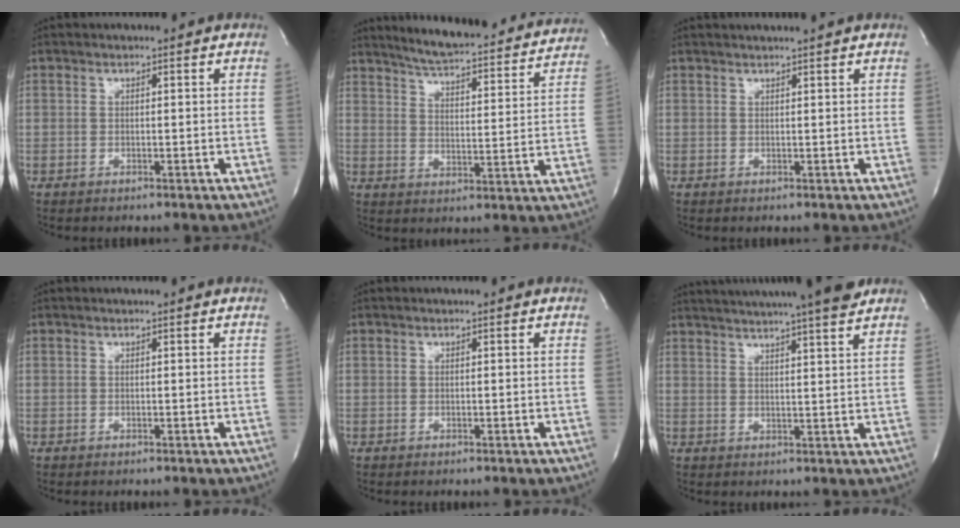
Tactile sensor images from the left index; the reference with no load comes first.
{"total": 22.8, "force": [21.0, 2.9, 8.2], "torque": [-0.122, -0.032, 0.268]}
{"total": 3.0, "force": [2.7, -0.7, 1.1], "torque": [-0.013, 0.010, 0.036]}
{"total": 0.0}
{"total": 0.0}
{"total": 17.3, "force": [15.3, -0.4, 8.2], "torque": [-0.141, -0.004, 0.205]}